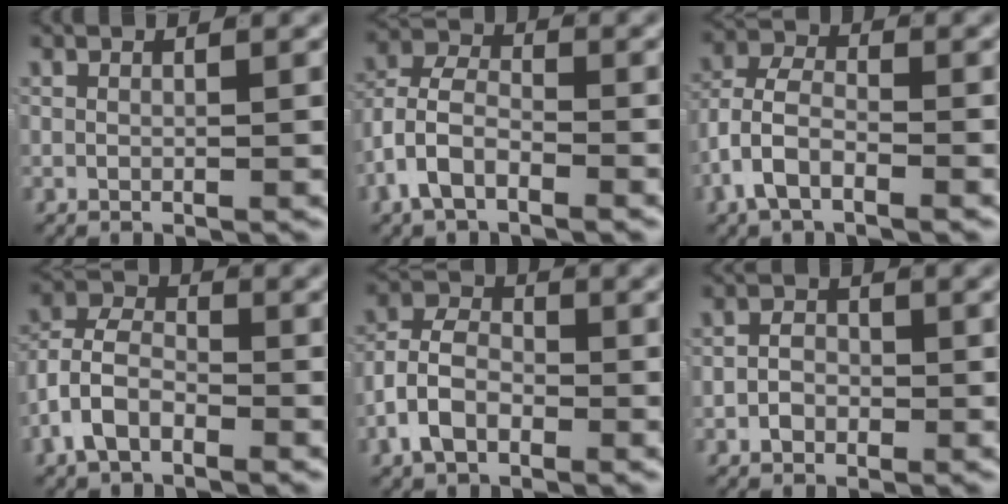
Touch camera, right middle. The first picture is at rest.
{"total": 5.7, "force": [-2.2, 4.0, 3.4], "torque": [-0.069, -0.013, -0.044]}
{"total": 5.1, "force": [-2.0, 3.4, 3.3], "torque": [-0.067, -0.011, -0.038]}
{"total": 5.8, "force": [-2.0, 4.2, 3.5], "torque": [-0.065, -0.011, -0.043]}
{"total": 5.2, "force": [-1.8, 3.6, 3.3], "torque": [-0.059, -0.002, -0.039]}
{"total": 1.9, "force": [-0.9, 1.5, 0.8], "torque": [-0.003, -0.002, -0.018]}